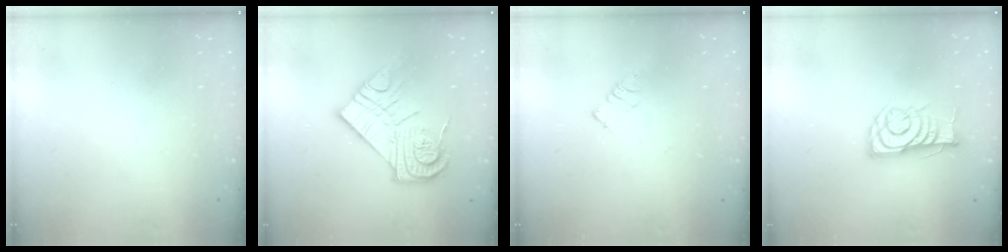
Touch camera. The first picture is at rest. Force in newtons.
{"total": 16.1, "press": 16.1, "slide": 1.3}
{"total": 3.2, "press": 3.2, "slide": 0.4}
{"total": 11.8, "press": 11.8, "slide": 0.9}